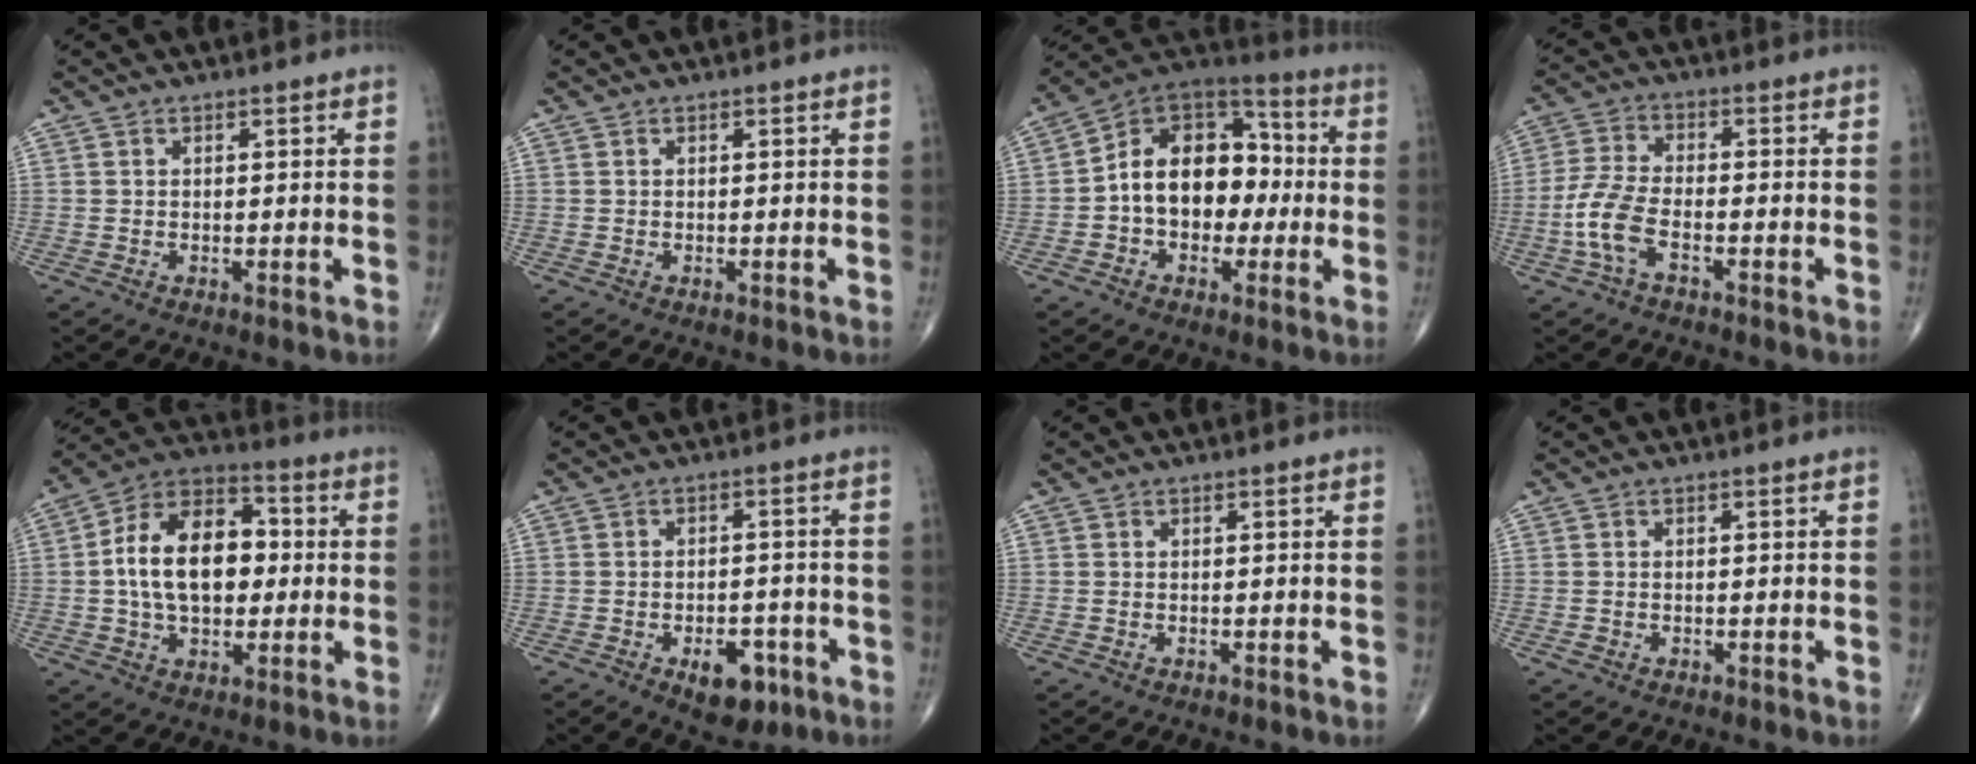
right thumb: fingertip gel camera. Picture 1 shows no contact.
{"total": 0.0}
{"total": 16.8, "force": [-1.1, 11.7, 12.0], "torque": [-0.151, 0.047, -0.027]}
{"total": 7.4, "force": [-2.9, 3.5, 5.8], "torque": [-0.137, 0.023, -0.063]}
{"total": 17.4, "force": [0.7, 10.8, 13.6], "torque": [-0.208, 0.029, 0.004]}
{"total": 7.7, "force": [-3.7, 4.4, 5.2], "torque": [-0.048, 0.020, -0.045]}
{"total": 0.0}
{"total": 0.7, "force": [-0.3, 0.7, 0.2], "torque": [-0.002, 0.005, -0.005]}